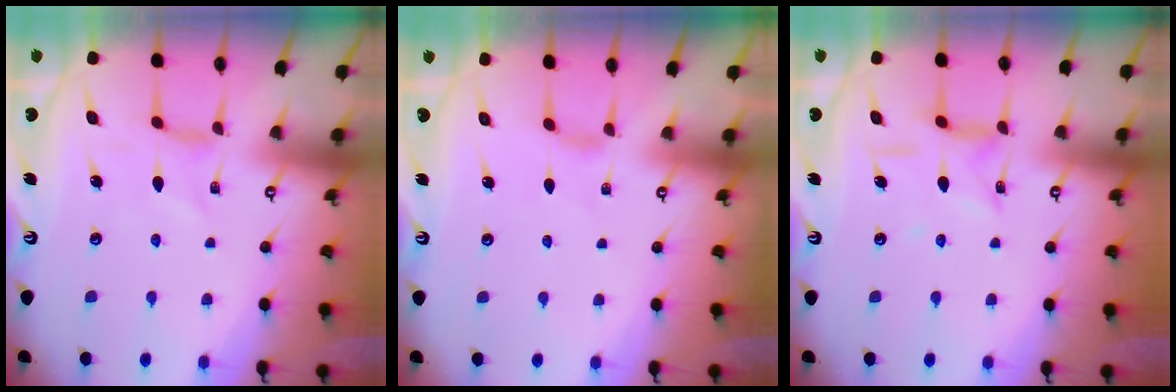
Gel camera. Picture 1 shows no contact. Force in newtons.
{"total": 2.1, "press": 2.0, "slide": 0.5}
{"total": 6.4, "press": 6.3, "slide": 0.5}